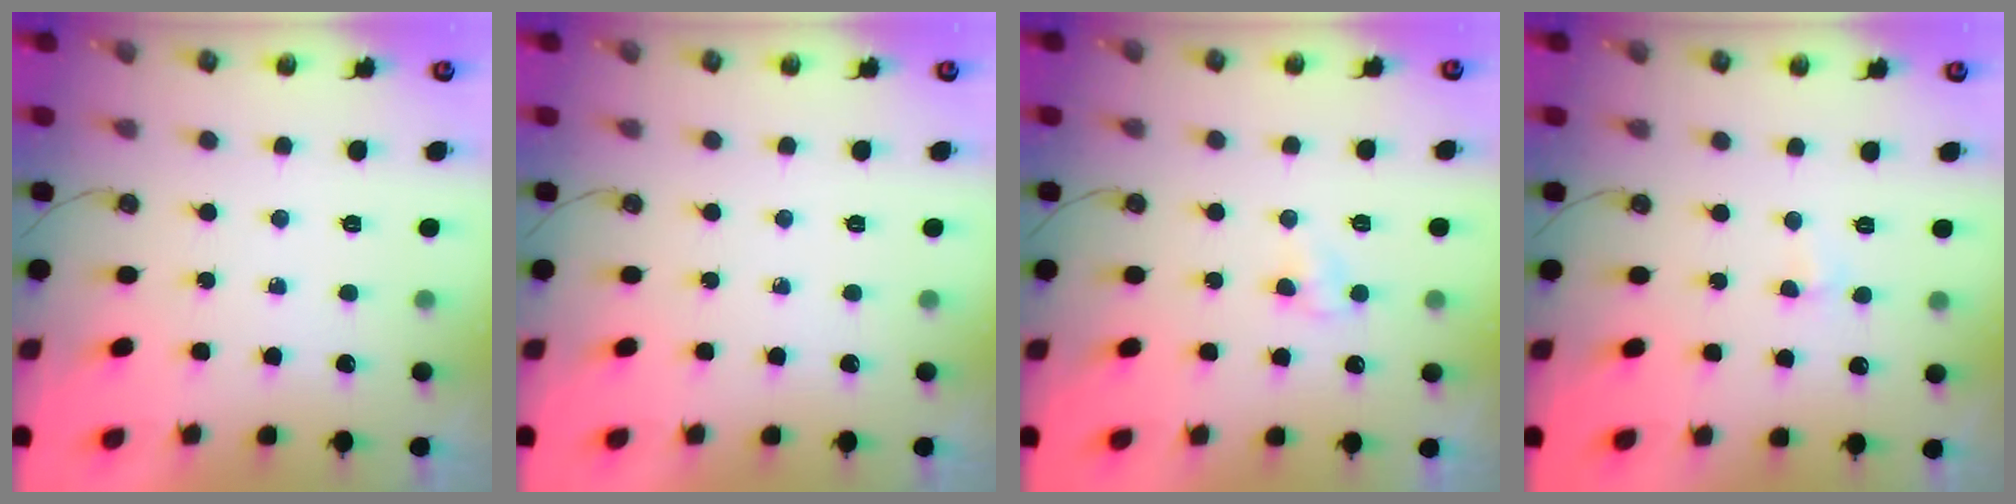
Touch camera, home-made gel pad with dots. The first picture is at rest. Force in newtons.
{"total": 0.0}
{"total": 3.0, "press": 2.9, "slide": 0.3}
{"total": 3.0, "press": 2.9, "slide": 0.5}